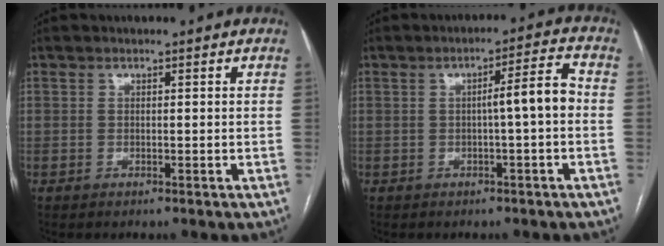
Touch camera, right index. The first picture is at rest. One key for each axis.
{"total": 5.4, "fx": -0.5, "fy": 0.0, "fz": 5.3, "tx": -0.077, "ty": 0.015, "tz": -0.007}